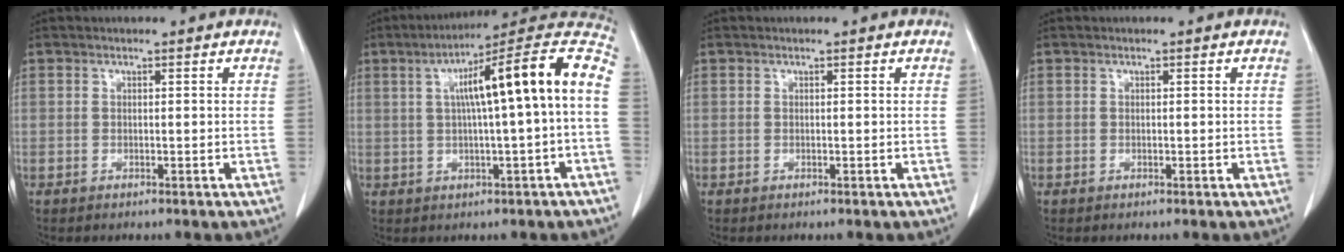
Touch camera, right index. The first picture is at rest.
{"total": 16.7, "force": [1.9, 0.3, 16.5], "torque": [-0.239, 0.042, 0.024]}
{"total": 0.0}
{"total": 0.0}